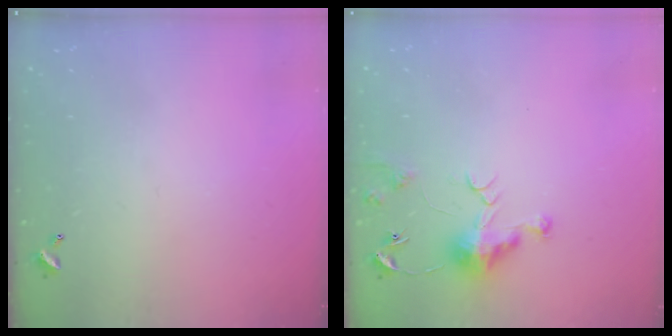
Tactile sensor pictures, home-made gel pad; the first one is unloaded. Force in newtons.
{"total": 7.0, "press": 7.0, "slide": 0.7}